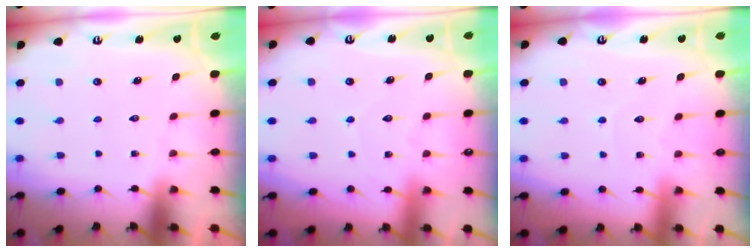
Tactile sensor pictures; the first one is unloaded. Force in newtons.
{"total": 3.6, "press": 3.5, "slide": 0.4}
{"total": 2.7, "press": 2.7, "slide": 0.2}